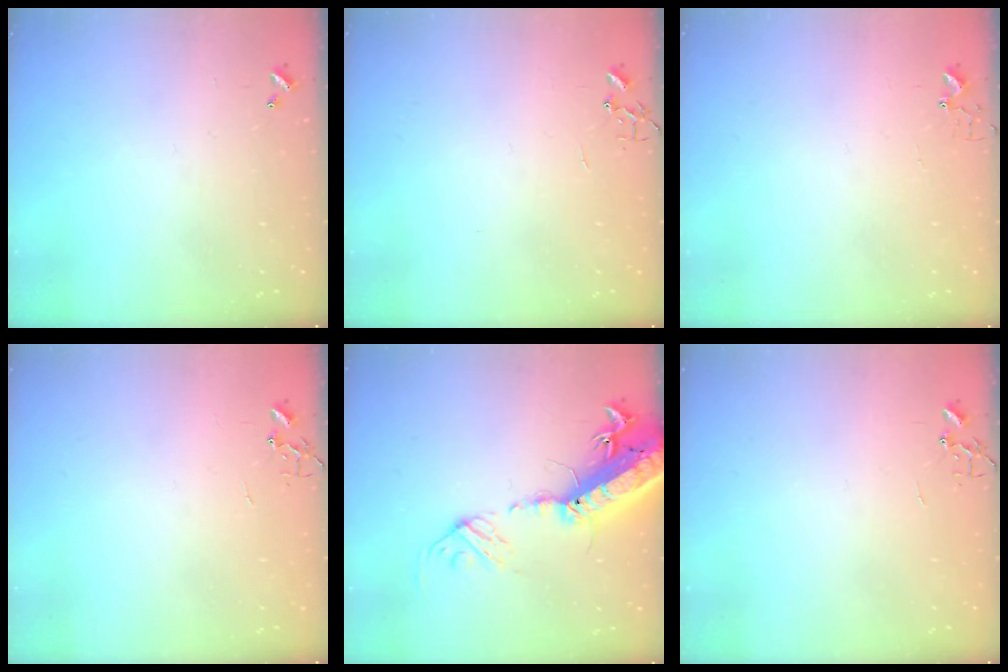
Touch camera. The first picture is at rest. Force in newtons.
{"total": 0.0}
{"total": 2.7, "press": 2.7, "slide": 0.3}
{"total": 0.0}
{"total": 23.3, "press": 22.7, "slide": 5.2}
{"total": 0.0}